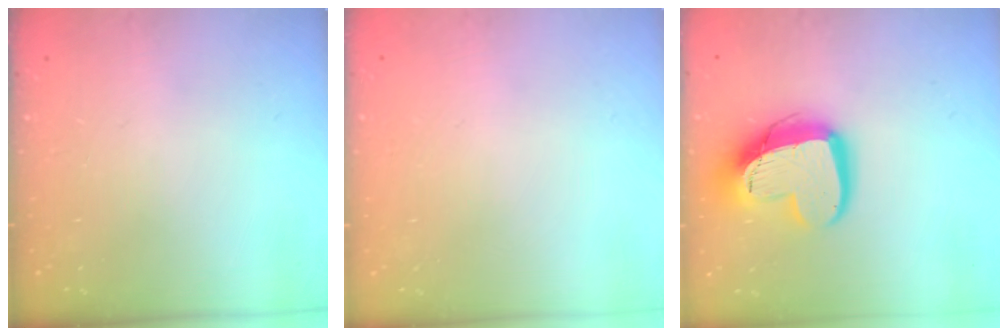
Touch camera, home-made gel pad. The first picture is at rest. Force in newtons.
{"total": 0.0}
{"total": 16.3, "press": 16.3, "slide": 1.4}